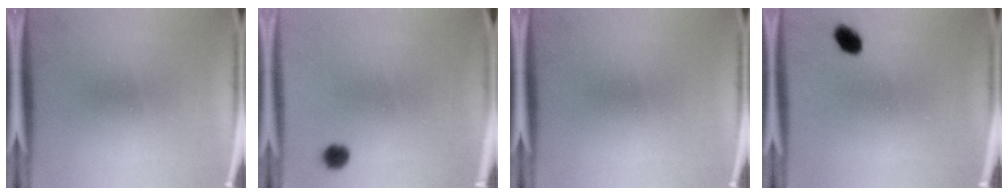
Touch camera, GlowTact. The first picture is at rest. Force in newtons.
{"total": 2.6}
{"total": 0.0}
{"total": 3.3}